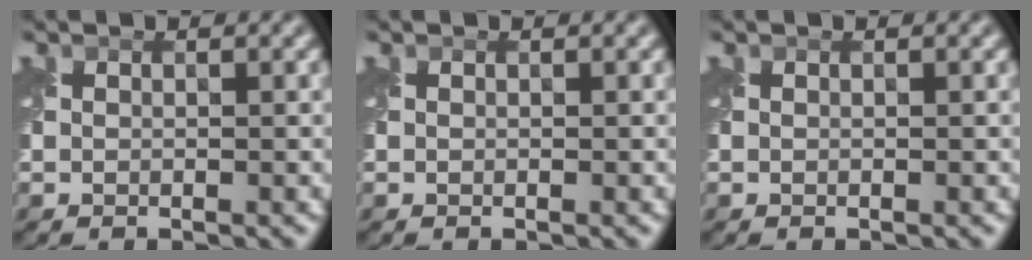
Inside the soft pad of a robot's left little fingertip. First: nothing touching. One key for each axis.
{"total": 0.0}
{"total": 0.0}